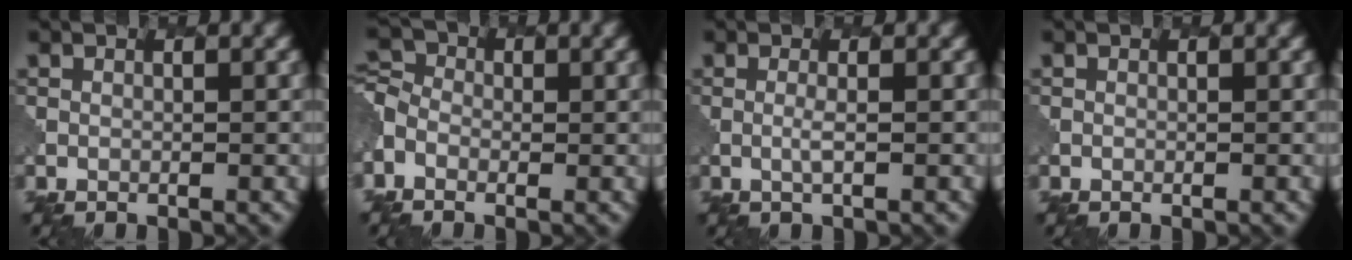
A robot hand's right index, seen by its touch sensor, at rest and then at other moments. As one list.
[{"total": 3.1, "force": [-1.3, 2.3, 1.6], "torque": [-0.033, 0.003, -0.033]}, {"total": 1.1, "force": [0.2, 0.1, 1.0], "torque": [-0.018, 0.002, -0.001]}, {"total": 0.0}]